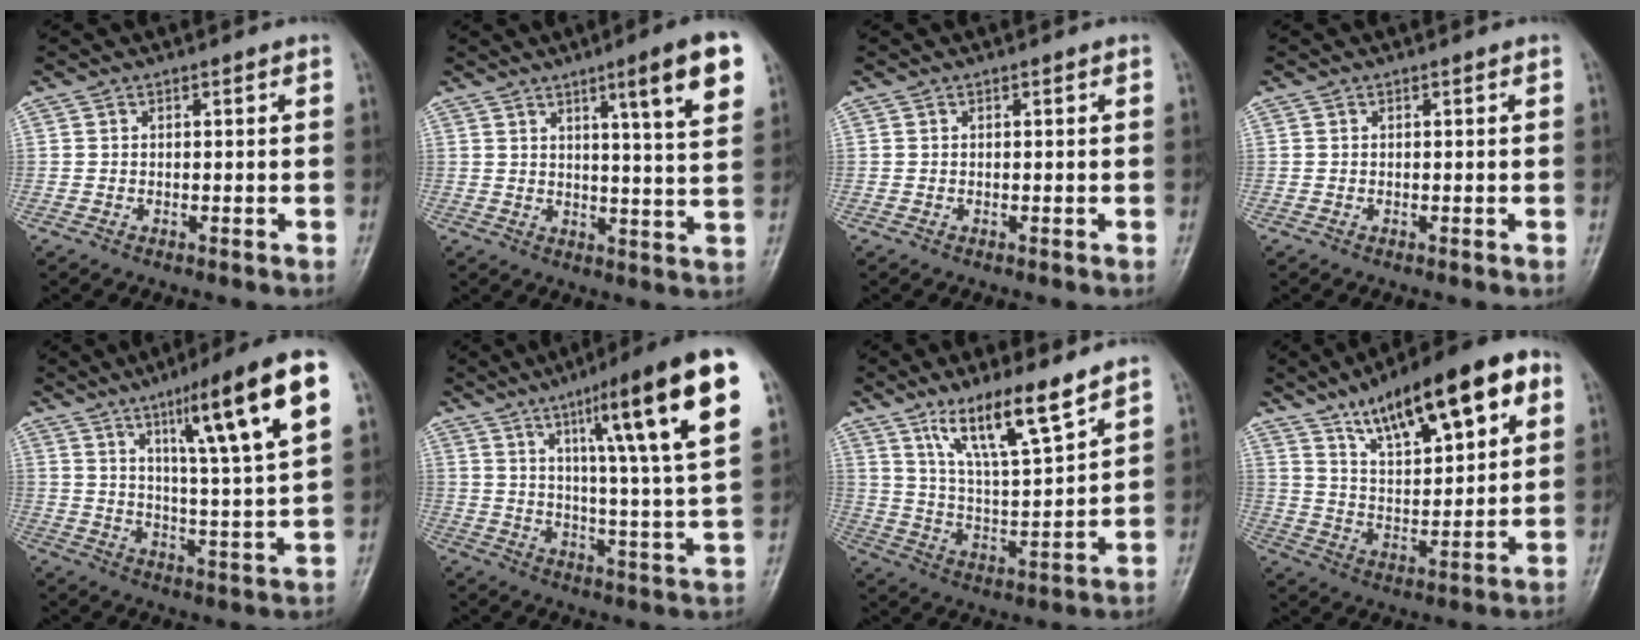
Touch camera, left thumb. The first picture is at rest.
{"total": 11.8, "force": [5.9, 0.8, 10.2], "torque": [-0.137, -0.024, 0.079]}
{"total": 0.0}
{"total": 0.0}
{"total": 18.6, "force": [8.6, 2.0, 16.4], "torque": [-0.239, -0.025, 0.128]}
{"total": 22.0, "force": [10.2, 2.3, 19.3], "torque": [-0.266, -0.023, 0.147]}
{"total": 13.3, "force": [9.2, 2.2, 9.3], "torque": [-0.158, -0.056, 0.175]}
{"total": 20.4, "force": [10.7, 7.1, 15.9], "torque": [-0.213, -0.021, 0.176]}